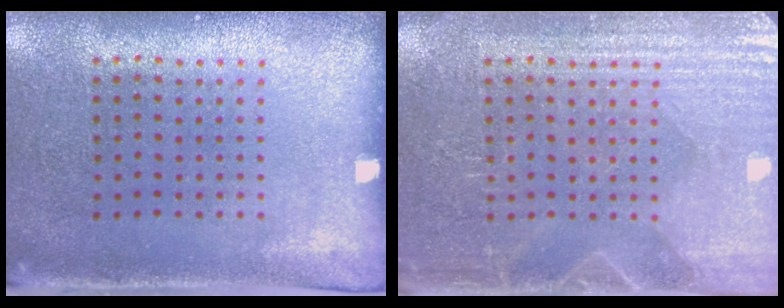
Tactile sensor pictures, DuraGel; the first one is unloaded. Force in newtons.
{"total": 4.2, "press": 4.1, "slide": 0.6}